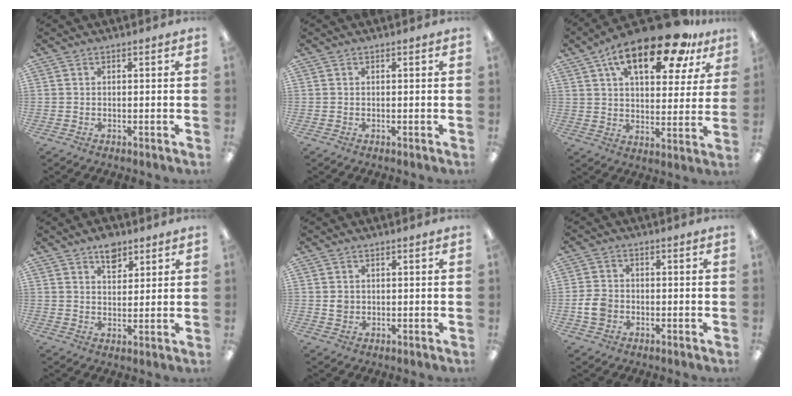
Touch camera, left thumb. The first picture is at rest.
{"total": 0.0}
{"total": 20.7, "force": [12.3, 8.3, 14.5], "torque": [-0.229, -0.056, 0.202]}
{"total": 6.3, "force": [4.4, 3.6, 2.8], "torque": [-0.026, -0.020, 0.075]}
{"total": 1.9, "force": [0.4, 1.7, 0.8], "torque": [-0.008, 0.000, 0.005]}
{"total": 5.1, "force": [-1.1, 4.2, 2.8], "torque": [-0.053, 0.003, -0.023]}